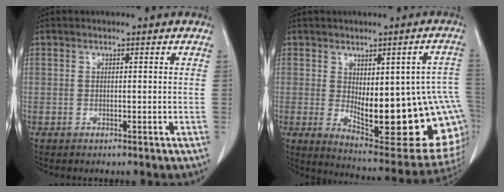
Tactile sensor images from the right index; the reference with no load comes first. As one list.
[{"total": 21.7, "force": [-2.4, 6.9, 20.5], "torque": [-0.194, 0.003, -0.001]}]